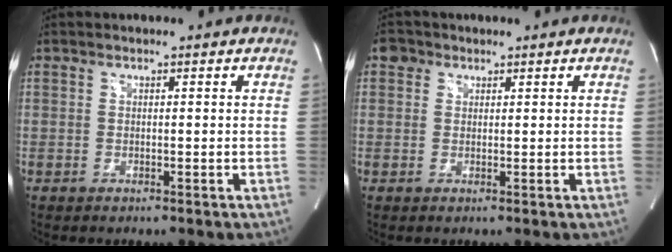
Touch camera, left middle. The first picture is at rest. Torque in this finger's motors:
{"motor_torque": [0.09, 0.03, -0.05, 0.00]}